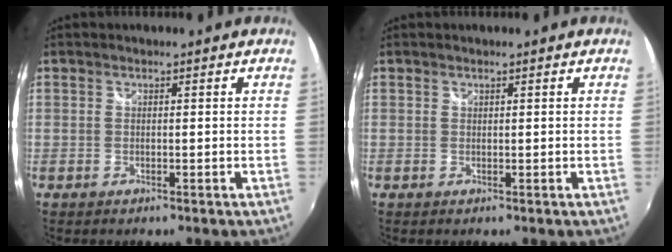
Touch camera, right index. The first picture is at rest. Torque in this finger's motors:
{"motor_torque": [-0.14, -0.09, -0.02, 0.00]}